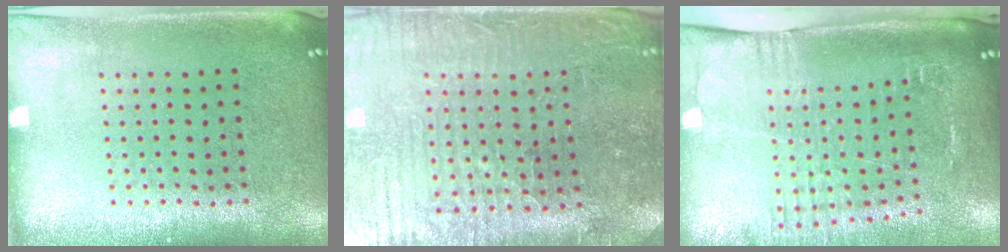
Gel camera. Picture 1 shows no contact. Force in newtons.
{"total": 3.8, "press": 3.8, "slide": 0.4}
{"total": 2.6, "press": 2.0, "slide": 1.6}